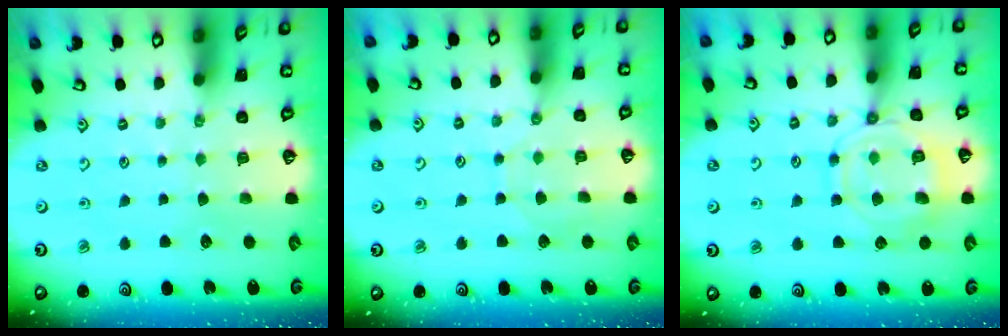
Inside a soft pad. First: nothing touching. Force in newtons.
{"total": 3.3, "press": 3.2, "slide": 0.4}
{"total": 12.8, "press": 12.7, "slide": 1.2}